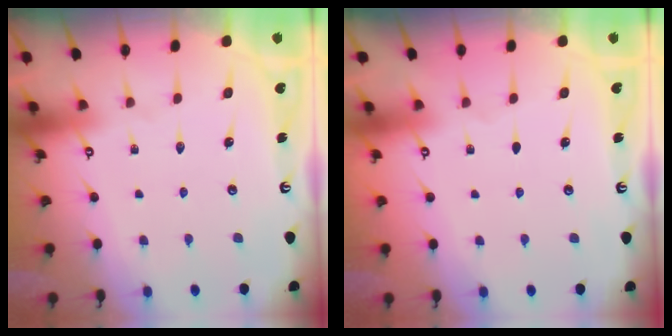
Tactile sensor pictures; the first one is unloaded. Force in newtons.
{"total": 0.0}